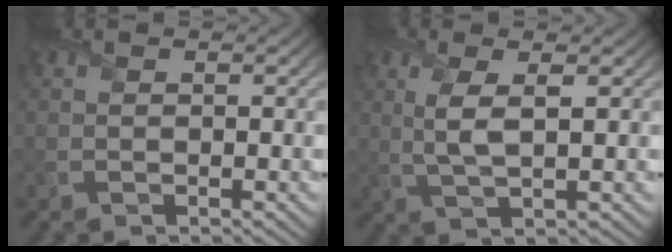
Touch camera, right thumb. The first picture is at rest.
{"total": 3.9, "force": [0.8, 1.0, 3.7], "torque": [-0.085, 0.002, 0.020]}